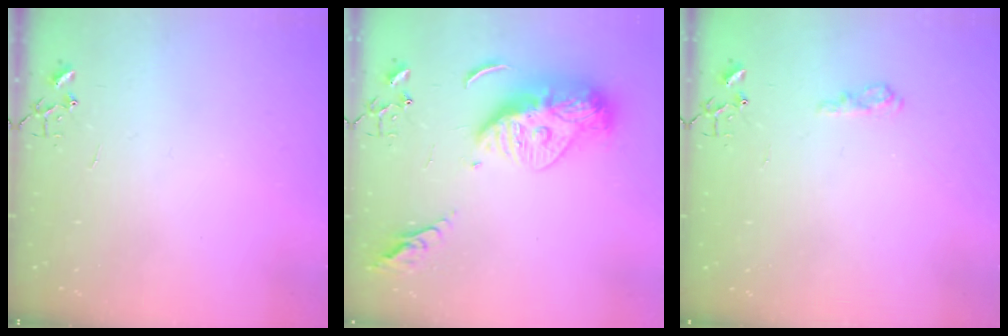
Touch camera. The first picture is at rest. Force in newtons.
{"total": 16.9, "press": 16.8, "slide": 1.6}
{"total": 9.8, "press": 9.7, "slide": 1.0}